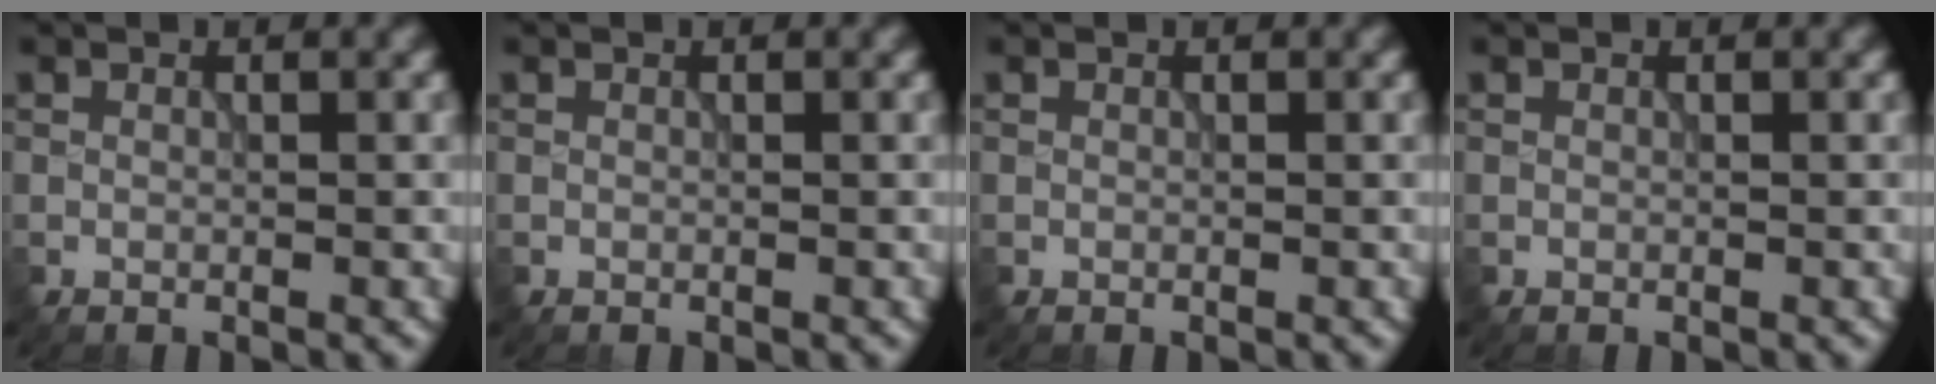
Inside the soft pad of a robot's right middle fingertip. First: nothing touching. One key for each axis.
{"total": 0.0}
{"total": 0.0}
{"total": 0.0}